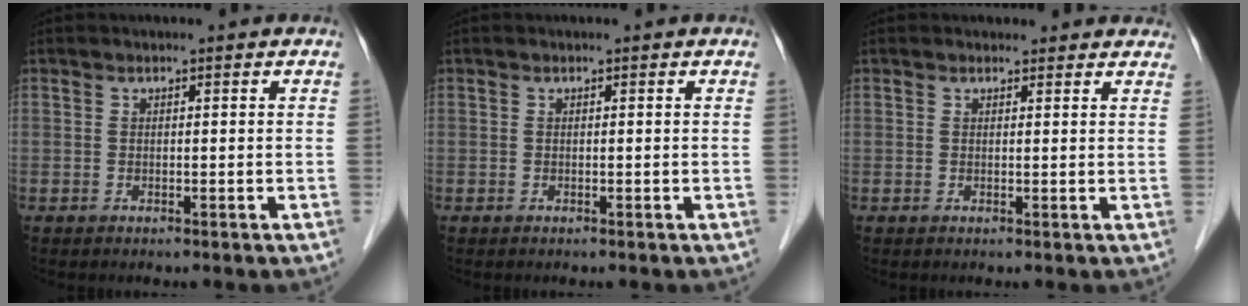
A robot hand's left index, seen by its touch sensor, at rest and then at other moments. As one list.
[{"total": 0.0}, {"total": 4.1, "force": [3.8, 1.5, 0.5], "torque": [0.003, 0.007, 0.031]}]